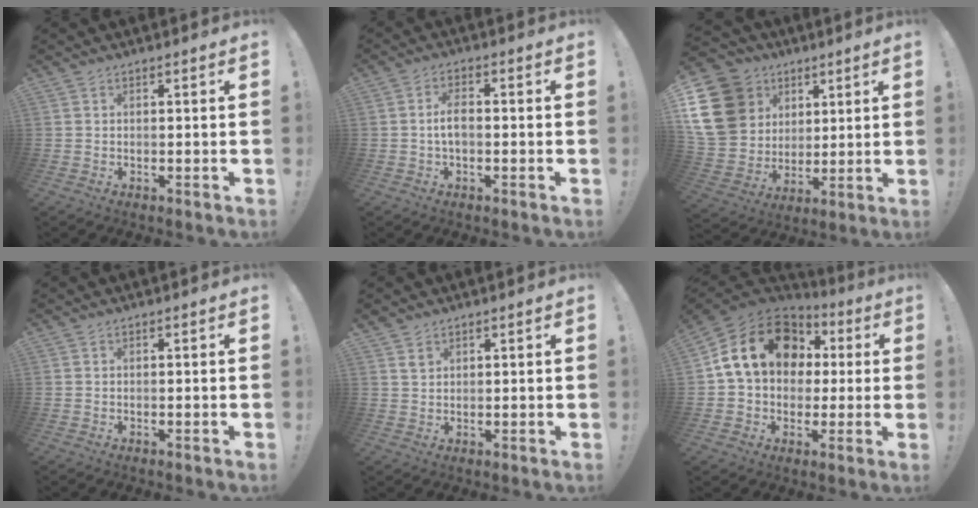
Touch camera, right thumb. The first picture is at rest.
{"total": 4.9, "force": [-0.6, 2.4, 4.2], "torque": [-0.073, 0.007, -0.013]}
{"total": 20.2, "force": [6.5, 16.8, 9.3], "torque": [-0.163, -0.025, 0.153]}
{"total": 0.0}
{"total": 2.6, "force": [1.8, 1.8, 0.5], "torque": [-0.004, -0.011, 0.034]}
{"total": 19.7, "force": [5.9, 14.3, 12.2], "torque": [-0.196, -0.010, 0.111]}